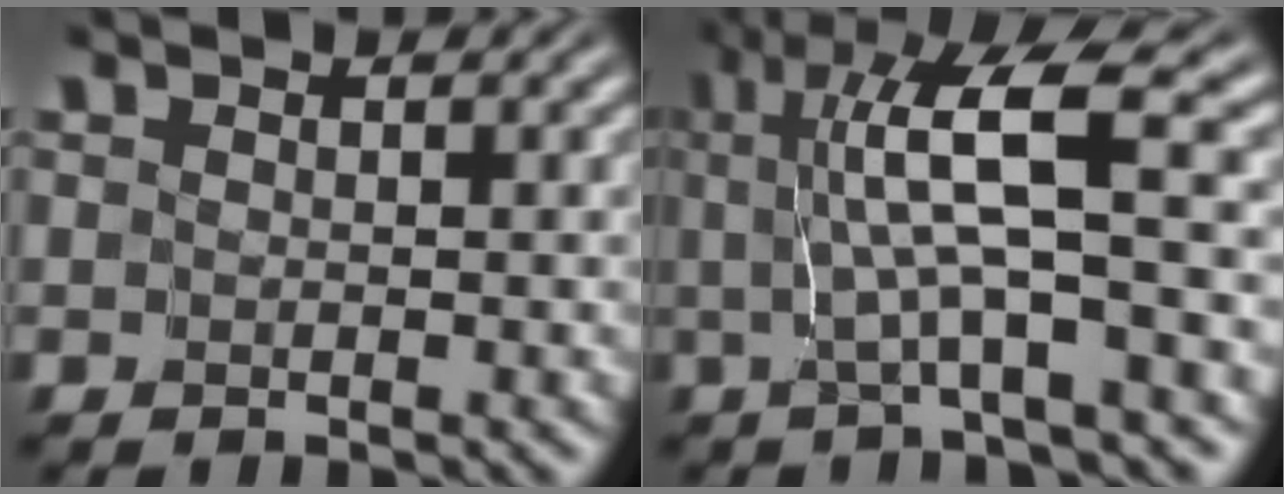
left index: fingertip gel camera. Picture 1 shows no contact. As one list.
[{"total": 8.1, "force": [1.1, 1.4, 7.9], "torque": [-0.129, 0.008, 0.019]}]